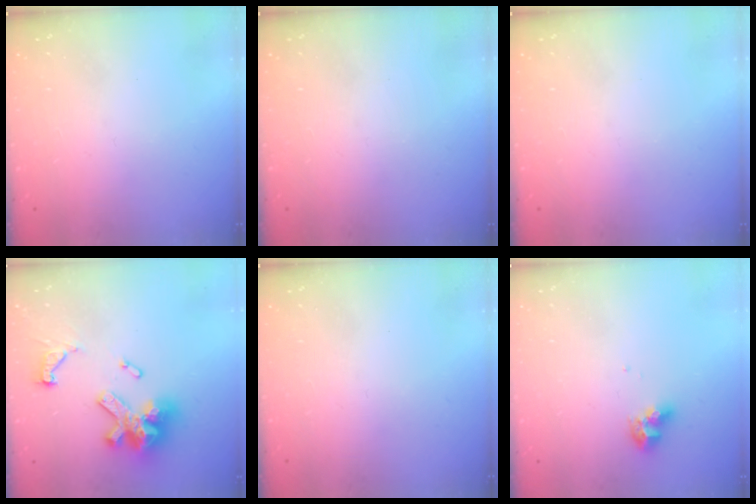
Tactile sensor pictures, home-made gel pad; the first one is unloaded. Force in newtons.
{"total": 0.0}
{"total": 0.0}
{"total": 15.0, "press": 15.0, "slide": 0.8}
{"total": 0.0}
{"total": 8.1, "press": 8.1, "slide": 0.8}